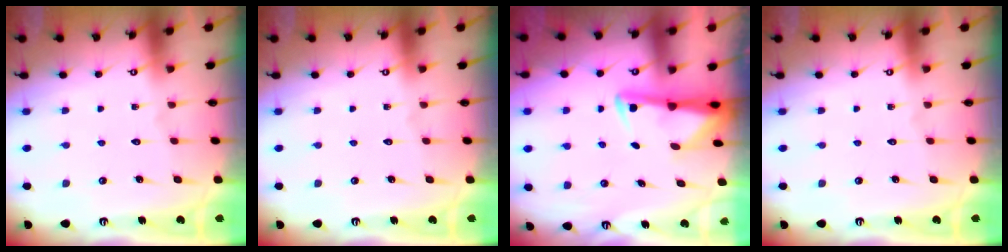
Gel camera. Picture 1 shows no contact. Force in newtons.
{"total": 0.0}
{"total": 3.0, "press": 2.9, "slide": 0.5}
{"total": 0.0}